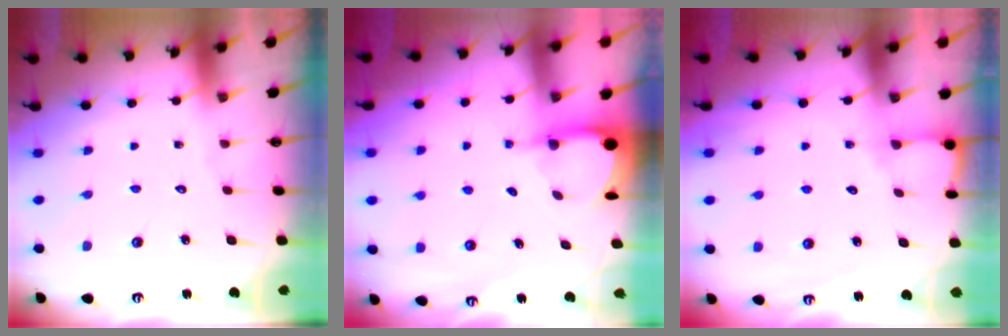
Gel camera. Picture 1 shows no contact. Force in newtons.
{"total": 3.4, "press": 3.4, "slide": 0.2}
{"total": 3.8, "press": 3.8, "slide": 0.3}